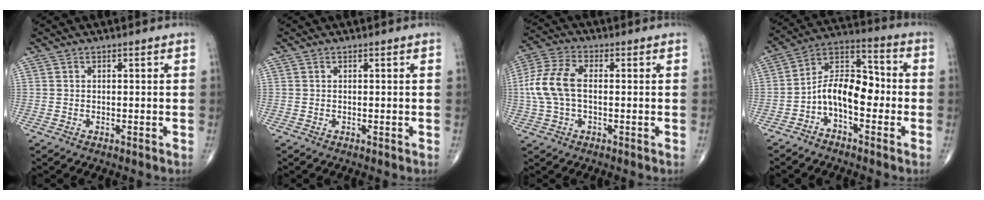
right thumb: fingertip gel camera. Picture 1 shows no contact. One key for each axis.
{"total": 0.0}
{"total": 10.1, "fx": 0.0, "fy": 5.8, "fz": 8.2, "tx": -0.191, "ty": 0.024, "tz": -0.003}
{"total": 11.4, "fx": -2.9, "fy": 6.3, "fz": 9.1, "tx": -0.136, "ty": 0.059, "tz": -0.062}